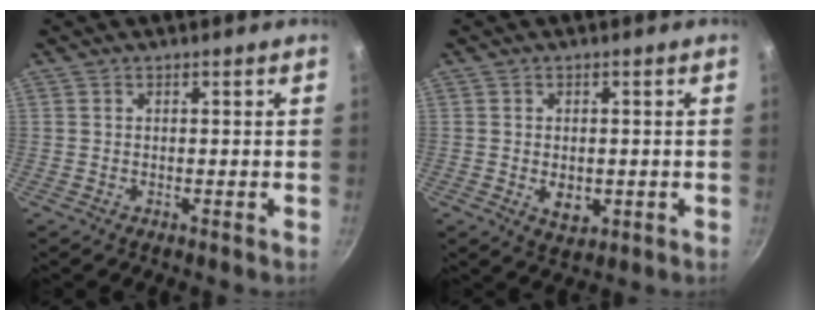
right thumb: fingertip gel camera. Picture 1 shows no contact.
{"total": 4.3, "force": [-0.7, 3.0, 3.0], "torque": [-0.038, -0.006, -0.003]}